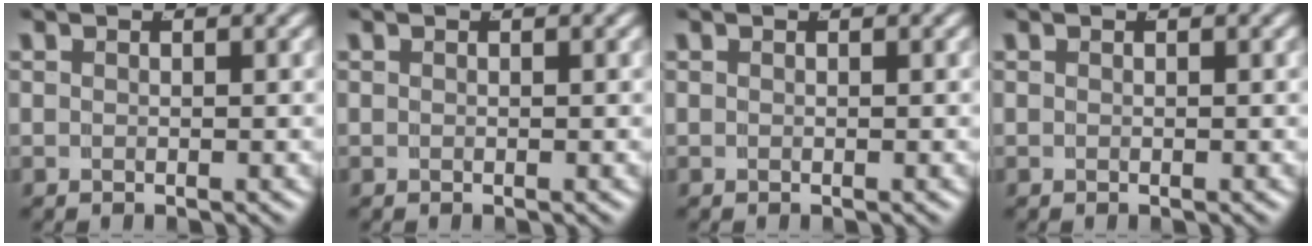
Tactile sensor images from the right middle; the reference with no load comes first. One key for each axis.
{"total": 0.0}
{"total": 0.0}
{"total": 0.0}